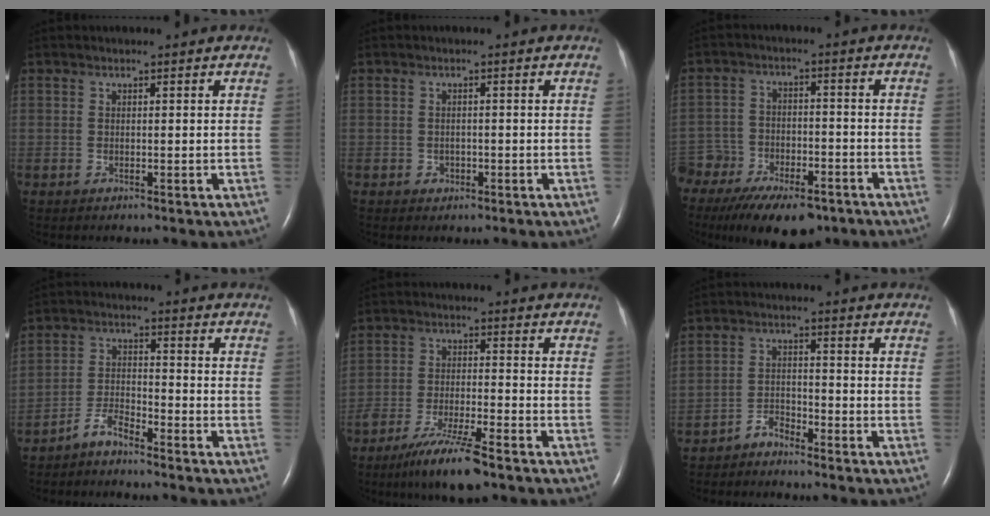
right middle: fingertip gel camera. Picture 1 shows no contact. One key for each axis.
{"total": 1.2, "fx": -0.5, "fy": 1.0, "fz": 0.4, "tx": -0.008, "ty": 0.003, "tz": -0.005}
{"total": 17.1, "fx": -12.6, "fy": 7.4, "fz": 8.8, "tx": -0.182, "ty": -0.014, "tz": -0.194}
{"total": 4.0, "fx": -3.6, "fy": 0.6, "fz": 1.6, "tx": -0.038, "ty": -0.008, "tz": -0.072}
{"total": 9.3, "fx": -6.8, "fy": 0.8, "fz": 6.2, "tx": -0.119, "ty": -0.024, "tz": -0.123}
{"total": 2.8, "fx": -2.7, "fy": 0.7, "fz": 0.5, "tx": -0.012, "ty": -0.004, "tz": -0.050}